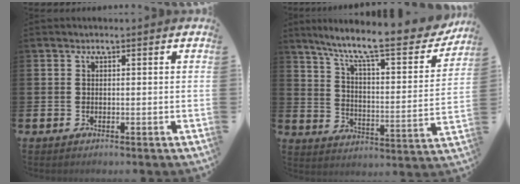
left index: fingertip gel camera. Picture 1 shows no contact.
{"total": 11.0, "force": [9.1, 2.0, 5.8], "torque": [-0.126, -0.062, 0.144]}